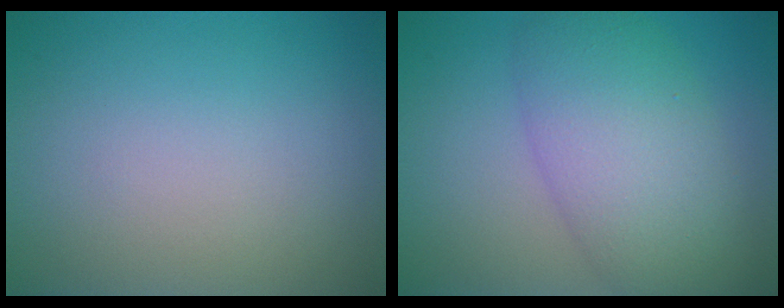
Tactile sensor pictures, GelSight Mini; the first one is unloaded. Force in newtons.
{"total": 7.6, "press": 7.6, "slide": 0.3}